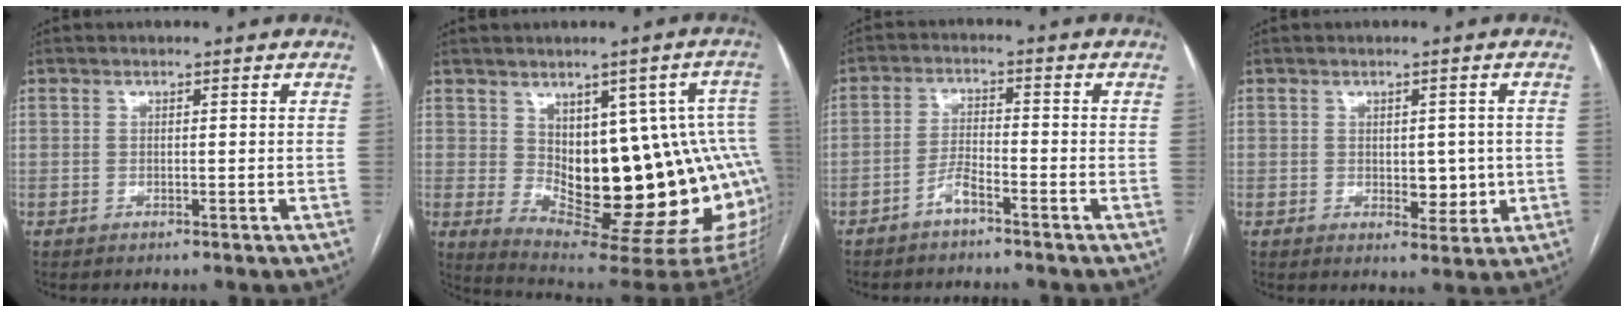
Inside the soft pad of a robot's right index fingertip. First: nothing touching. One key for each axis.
{"total": 21.3, "fx": -0.8, "fy": 7.2, "fz": 20.0, "tx": -0.165, "ty": 0.019, "tz": 0.016}
{"total": 3.2, "fx": -2.5, "fy": 0.5, "fz": 2.0, "tx": -0.040, "ty": 0.007, "tz": -0.049}
{"total": 4.7, "fx": -0.1, "fy": 2.7, "fz": 3.8, "tx": -0.045, "ty": 0.000, "tz": 0.008}